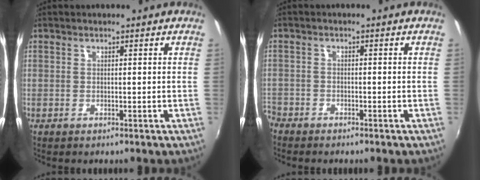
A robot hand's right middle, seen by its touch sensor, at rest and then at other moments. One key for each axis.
{"total": 3.8, "fx": -3.1, "fy": 2.1, "fz": 0.7, "tx": -0.040, "ty": -0.003, "tz": -0.060}